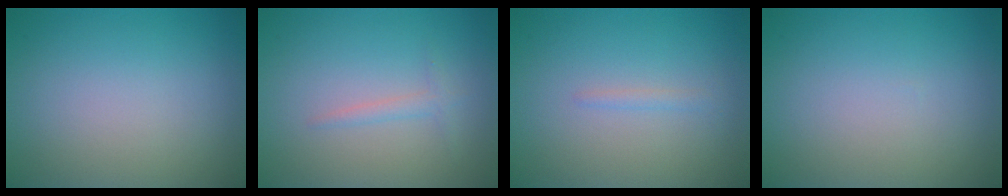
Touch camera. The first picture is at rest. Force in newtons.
{"total": 1.1, "press": 1.1, "slide": 0.0}
{"total": 0.8, "press": 0.7, "slide": 0.1}
{"total": 0.0}